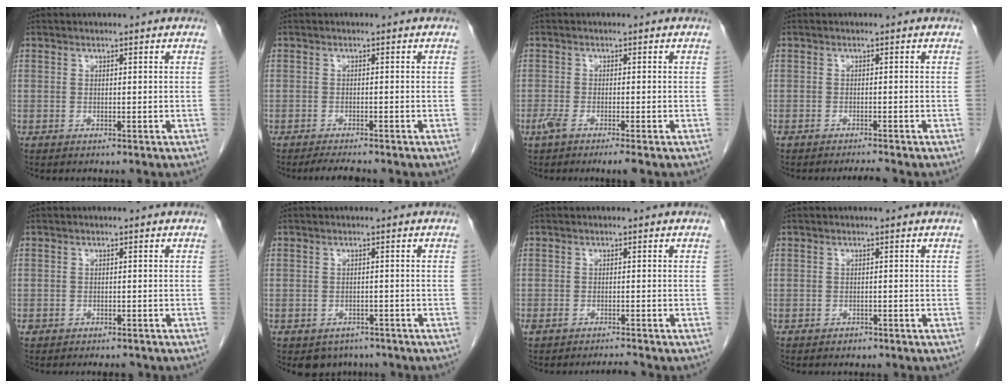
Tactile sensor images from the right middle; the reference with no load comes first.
{"total": 2.9, "force": [-2.6, 0.2, 1.3], "torque": [-0.023, -0.008, -0.039]}
{"total": 3.7, "force": [-2.4, 0.3, 2.8], "torque": [-0.052, -0.012, -0.044]}
{"total": 1.6, "force": [-1.4, -0.5, 0.4], "torque": [-0.010, -0.007, -0.023]}
{"total": 2.1, "force": [-1.6, 1.1, 0.8], "torque": [-0.014, 0.003, -0.018]}
{"total": 3.8, "force": [-2.9, 2.4, 0.7], "torque": [-0.003, 0.005, -0.036]}
{"total": 1.8, "force": [-1.6, 0.0, 0.7], "torque": [-0.020, -0.002, -0.025]}
{"total": 0.9, "force": [-0.7, 0.6, 0.1], "torque": [-0.005, 0.002, -0.011]}